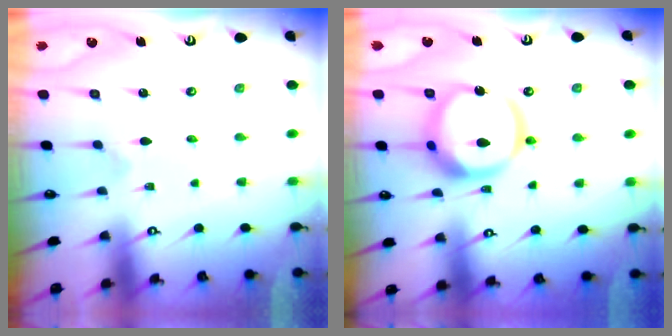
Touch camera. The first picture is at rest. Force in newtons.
{"total": 16.1, "press": 15.9, "slide": 1.9}